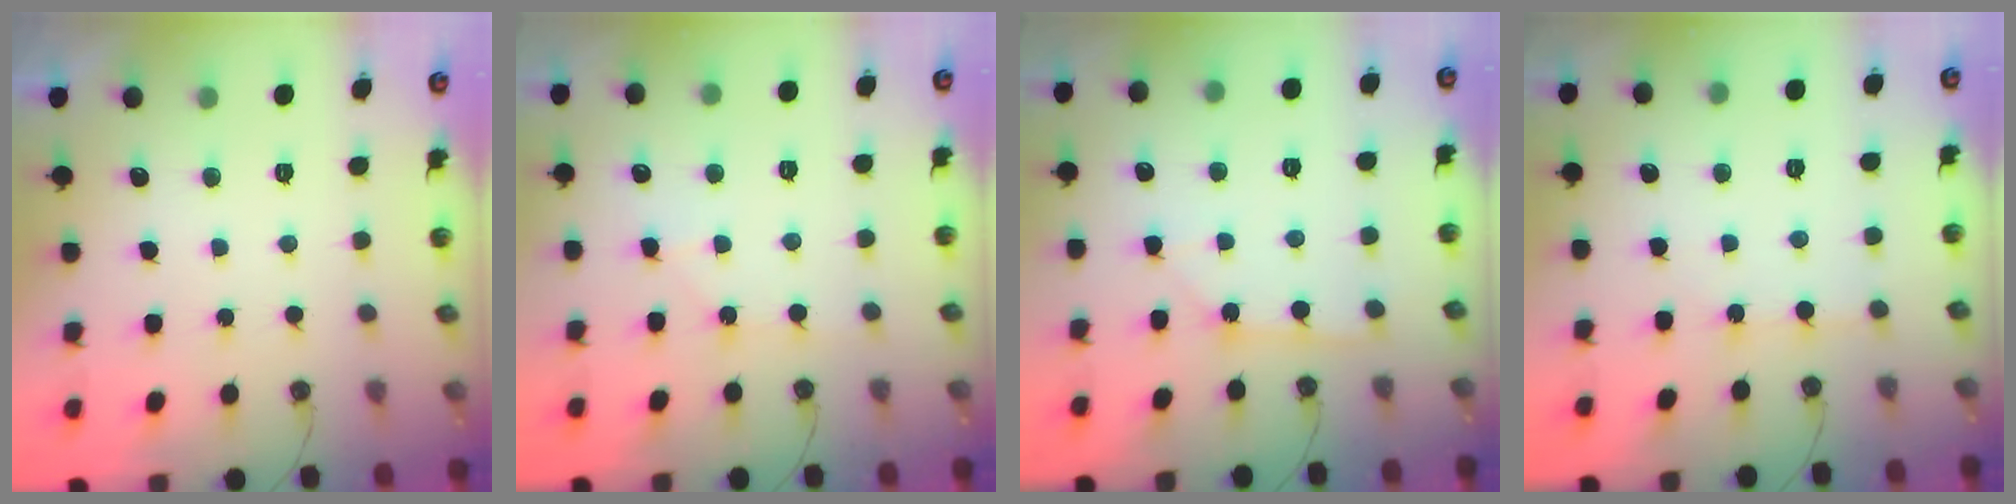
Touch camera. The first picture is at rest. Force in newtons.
{"total": 5.1, "press": 5.1, "slide": 0.7}
{"total": 2.5, "press": 2.5, "slide": 0.2}
{"total": 3.4, "press": 3.4, "slide": 0.4}